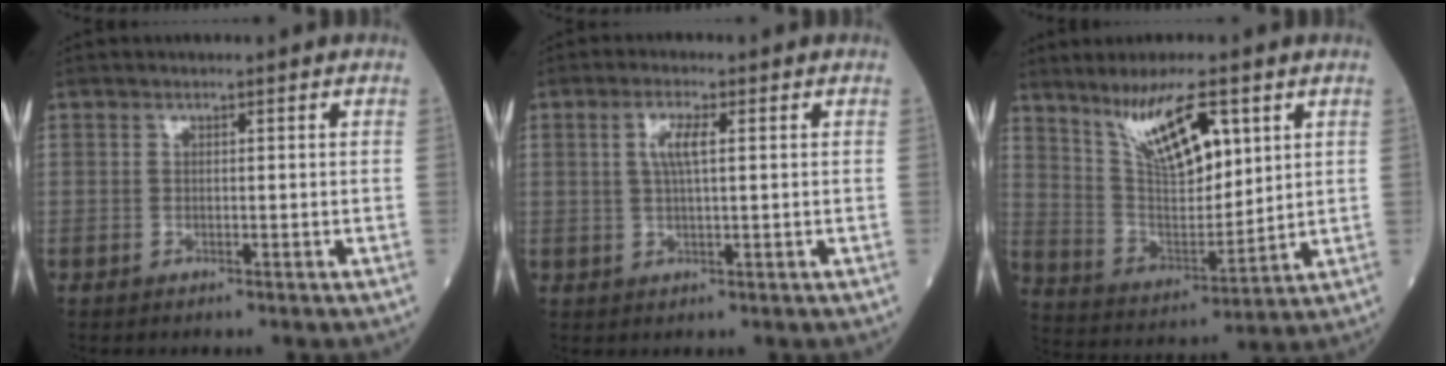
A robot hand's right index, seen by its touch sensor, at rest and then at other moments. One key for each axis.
{"total": 3.6, "fx": 0.9, "fy": 0.6, "fz": 3.4, "tx": -0.070, "ty": 0.005, "tz": 0.018}
{"total": 12.3, "fx": 6.8, "fy": 3.2, "fz": 9.8, "tx": -0.181, "ty": 0.003, "tz": 0.135}